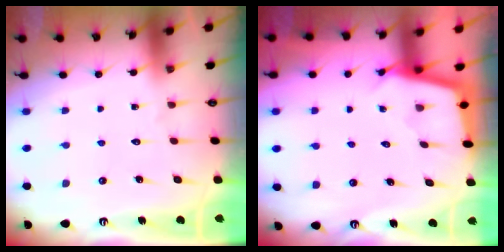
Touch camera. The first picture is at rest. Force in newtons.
{"total": 2.3, "press": 2.3, "slide": 0.2}